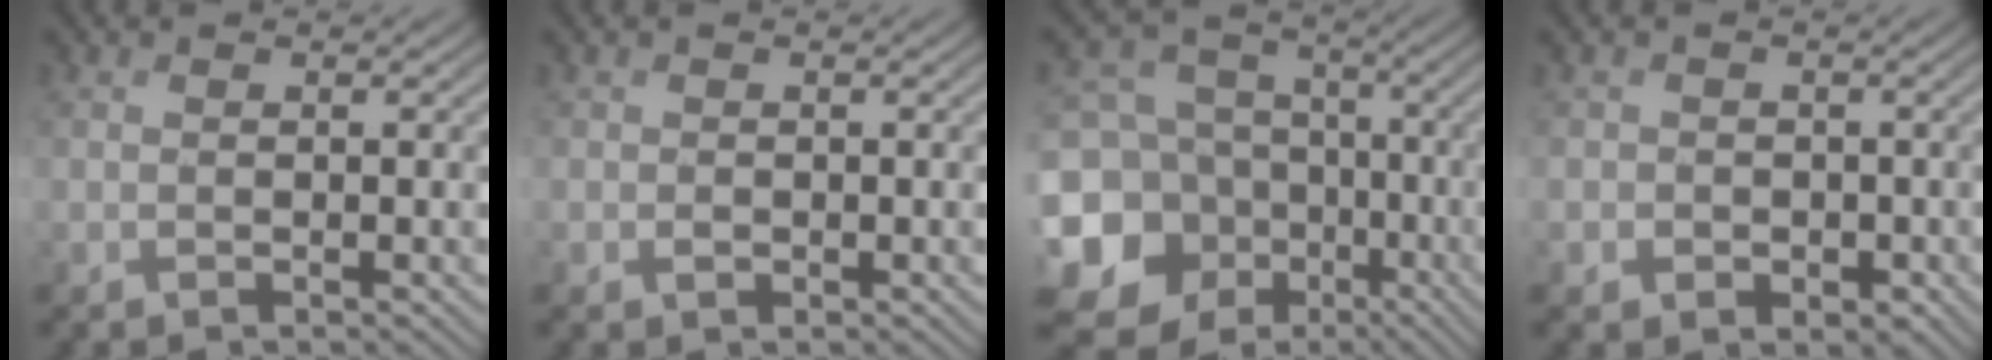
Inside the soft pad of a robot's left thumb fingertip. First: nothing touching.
{"total": 0.9, "force": [-0.1, 0.9, 0.3], "torque": [-0.005, -0.005, -0.005]}
{"total": 16.8, "force": [-4.4, 14.5, 7.2], "torque": [-0.250, -0.012, -0.069]}
{"total": 3.0, "force": [-0.5, 2.9, 0.5], "torque": [-0.008, -0.009, -0.017]}